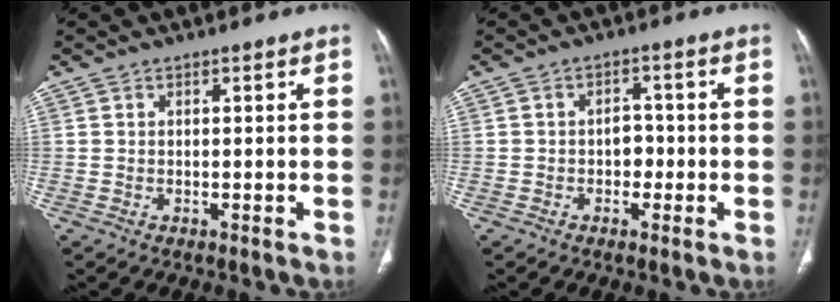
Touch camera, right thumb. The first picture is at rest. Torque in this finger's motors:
{"motor_torque": [2.59, 2.42, 0.71, -0.57, 0.02]}